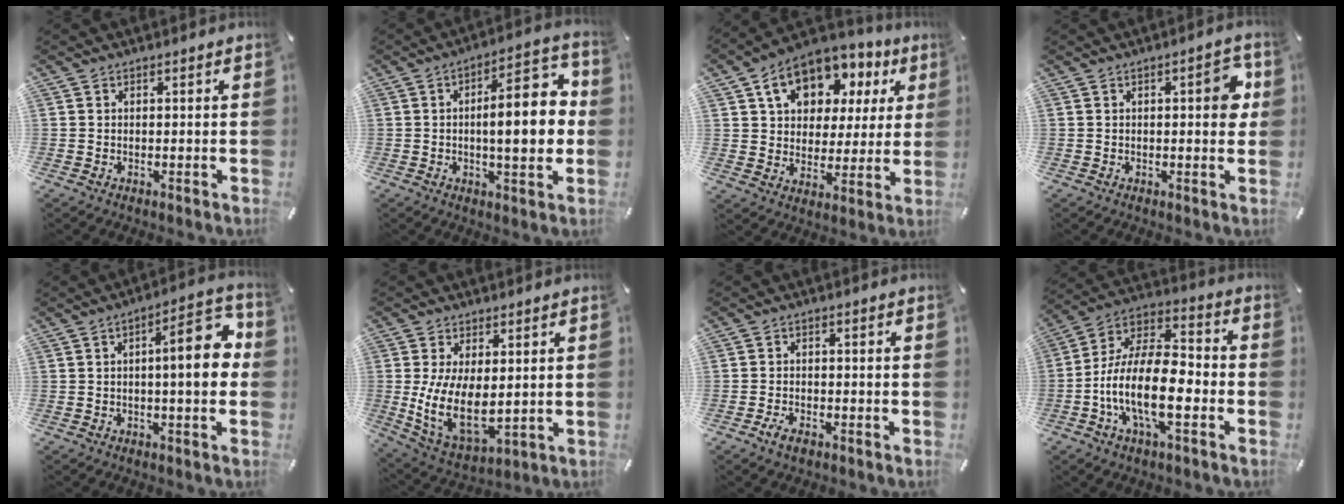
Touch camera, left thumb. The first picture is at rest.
{"total": 15.2, "force": [0.0, 5.5, 14.1], "torque": [-0.185, -0.006, -0.006]}
{"total": 13.3, "force": [7.0, 9.5, 6.2], "torque": [-0.109, -0.033, 0.128]}
{"total": 6.5, "force": [1.2, 2.5, 5.9], "torque": [-0.063, -0.007, 0.009]}
{"total": 12.1, "force": [0.9, 4.0, 11.4], "torque": [-0.145, -0.007, 0.006]}
{"total": 12.2, "force": [1.3, 7.1, 9.8], "torque": [-0.209, -0.020, 0.030]}
{"total": 3.0, "force": [-1.9, 1.6, 1.7], "torque": [-0.035, 0.007, -0.037]}
{"total": 16.6, "force": [-5.8, 7.3, 13.7], "torque": [-0.286, 0.007, -0.101]}